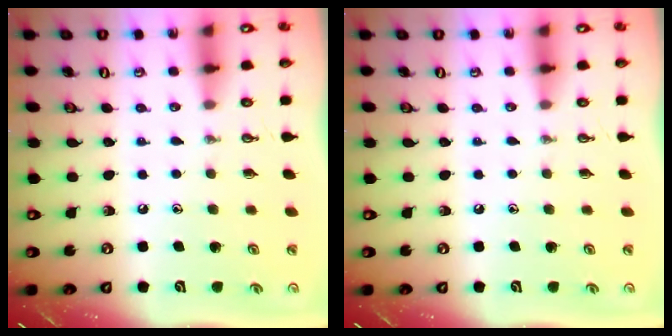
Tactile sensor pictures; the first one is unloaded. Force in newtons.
{"total": 0.0}